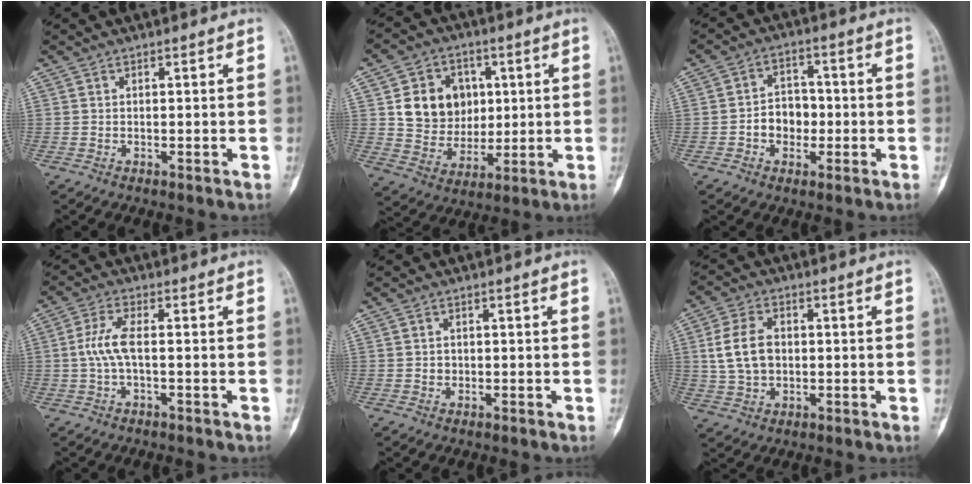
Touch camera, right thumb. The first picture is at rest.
{"total": 13.0, "force": [2.7, 11.0, 6.3], "torque": [-0.057, -0.006, 0.057]}
{"total": 6.7, "force": [-1.3, 5.3, 3.8], "torque": [-0.028, 0.024, -0.028]}
{"total": 5.3, "force": [-0.2, 1.8, 5.0], "torque": [-0.123, 0.012, -0.008]}
{"total": 1.2, "force": [-0.1, 1.1, 0.4], "torque": [-0.003, 0.004, 0.001]}
{"total": 8.9, "force": [0.7, 6.3, 6.3], "torque": [-0.117, 0.009, 0.018]}